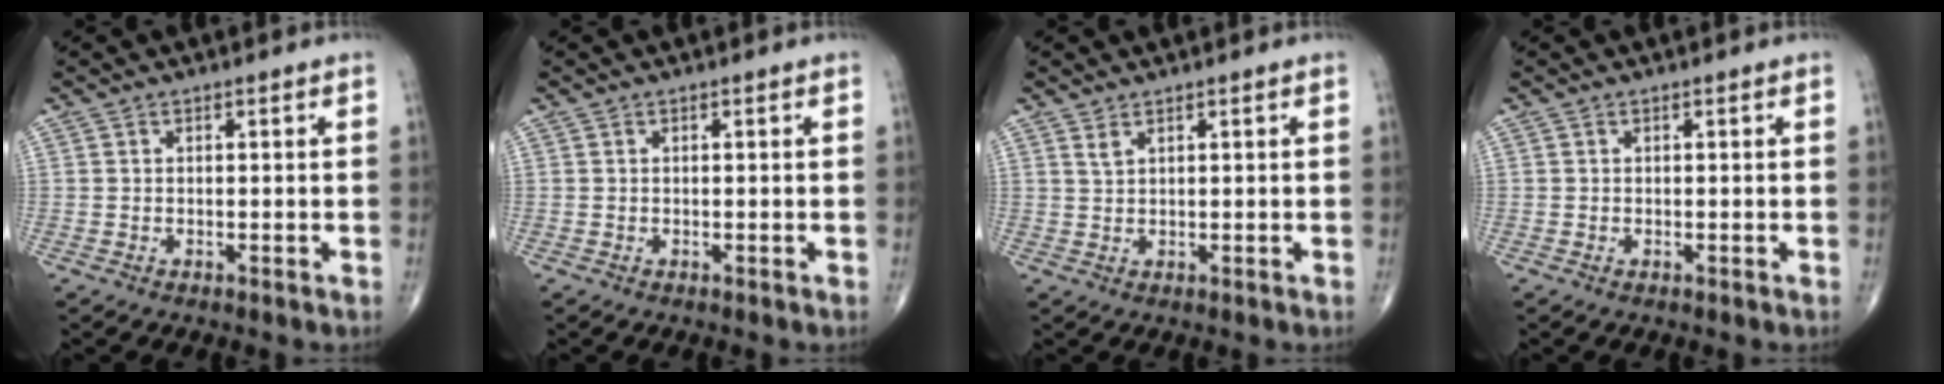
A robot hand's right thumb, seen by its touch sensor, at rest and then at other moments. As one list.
[{"total": 0.0}, {"total": 1.4, "force": [1.0, 0.4, 0.8], "torque": [-0.016, -0.002, 0.024]}, {"total": 0.0}]